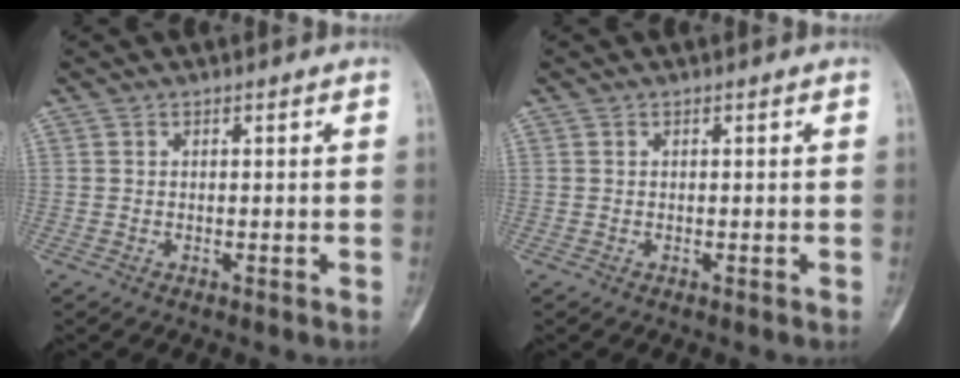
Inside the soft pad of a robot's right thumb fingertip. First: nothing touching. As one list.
[{"total": 0.0}]